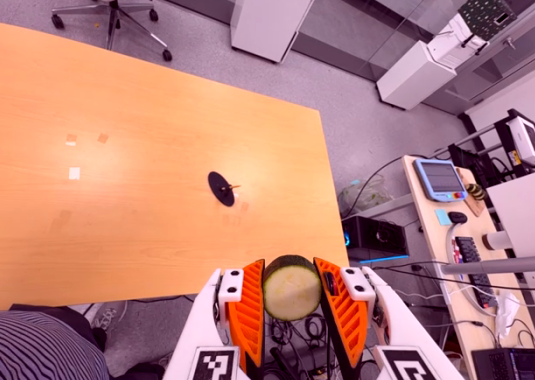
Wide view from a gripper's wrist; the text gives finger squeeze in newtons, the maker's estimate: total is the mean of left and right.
{"total": 11.2, "left": 10.7, "right": 11.7}